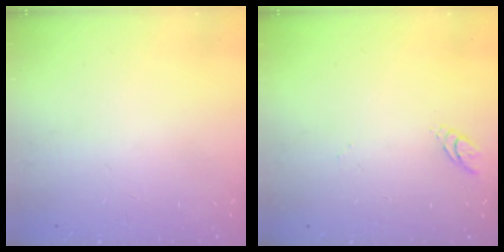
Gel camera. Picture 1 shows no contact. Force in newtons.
{"total": 4.6, "press": 4.5, "slide": 0.4}